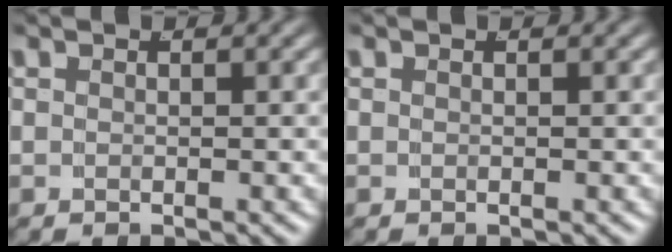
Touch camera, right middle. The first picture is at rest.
{"total": 0.0}